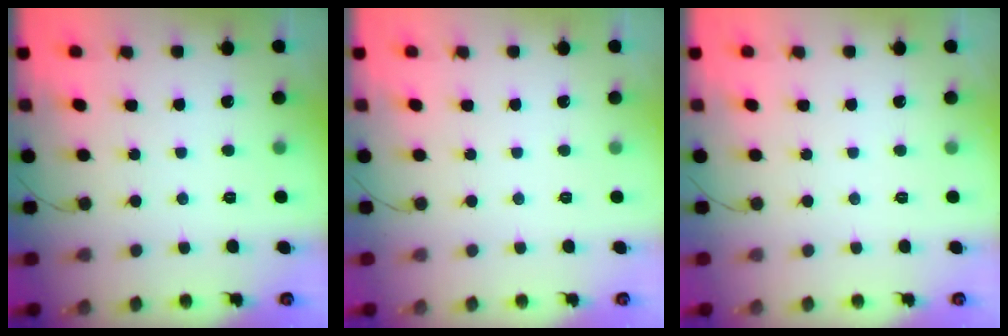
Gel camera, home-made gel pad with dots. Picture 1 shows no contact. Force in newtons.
{"total": 0.0}
{"total": 0.0}